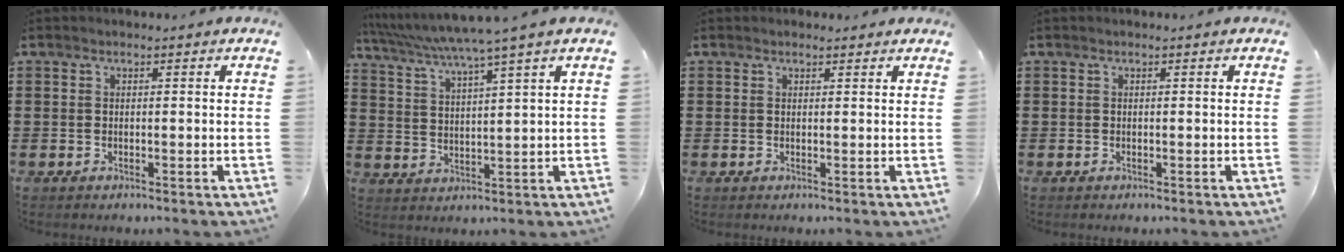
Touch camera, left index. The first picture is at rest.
{"total": 4.8, "force": [3.9, -1.2, 2.5], "torque": [-0.064, -0.031, 0.061]}
{"total": 0.9, "force": [0.8, 0.3, 0.2], "torque": [-0.005, 0.002, 0.016]}
{"total": 0.0}